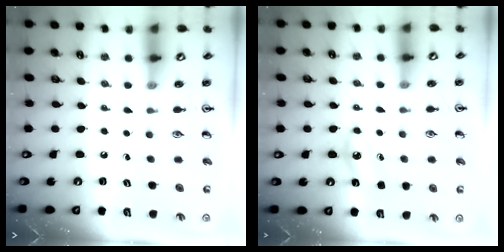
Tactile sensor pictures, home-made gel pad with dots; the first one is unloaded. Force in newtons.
{"total": 6.0, "press": 5.6, "slide": 2.0}